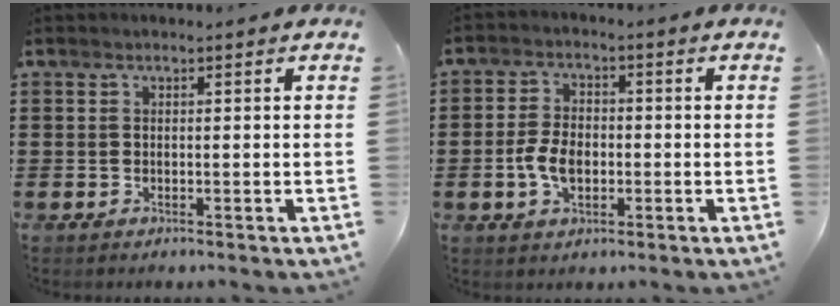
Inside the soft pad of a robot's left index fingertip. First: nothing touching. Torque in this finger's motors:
{"motor_torque": [0.72, 0.55, 0.60, 0.13]}